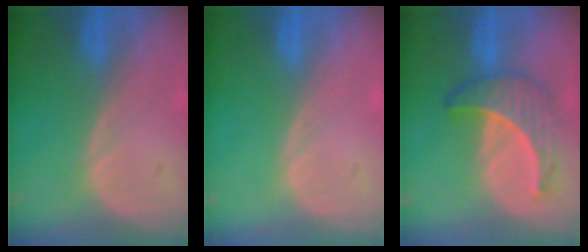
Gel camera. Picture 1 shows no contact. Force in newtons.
{"total": 0.0}
{"total": 6.8, "press": 6.2, "slide": 2.9}